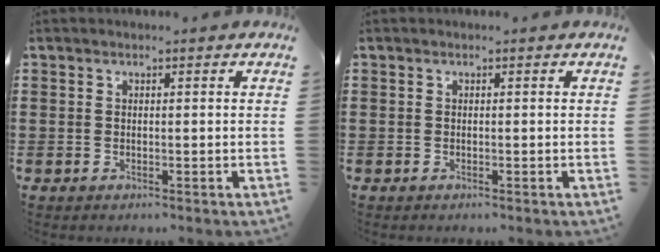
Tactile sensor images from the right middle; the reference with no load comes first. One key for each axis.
{"total": 0.0}